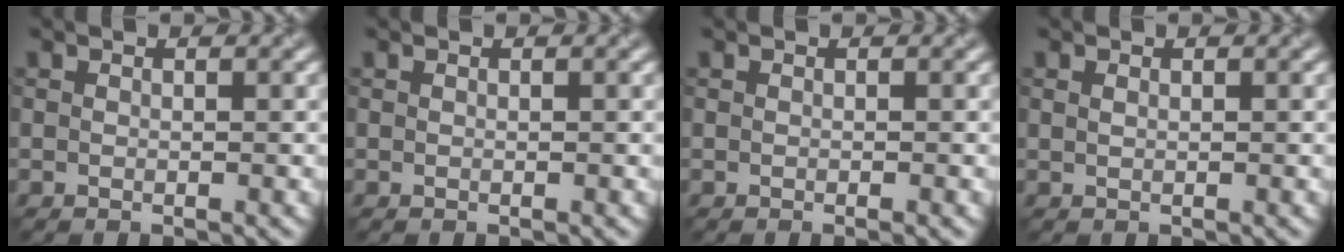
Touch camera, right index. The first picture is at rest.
{"total": 0.0}
{"total": 1.0, "force": [-0.2, 0.4, 0.9], "torque": [-0.004, 0.001, -0.006]}
{"total": 0.0}